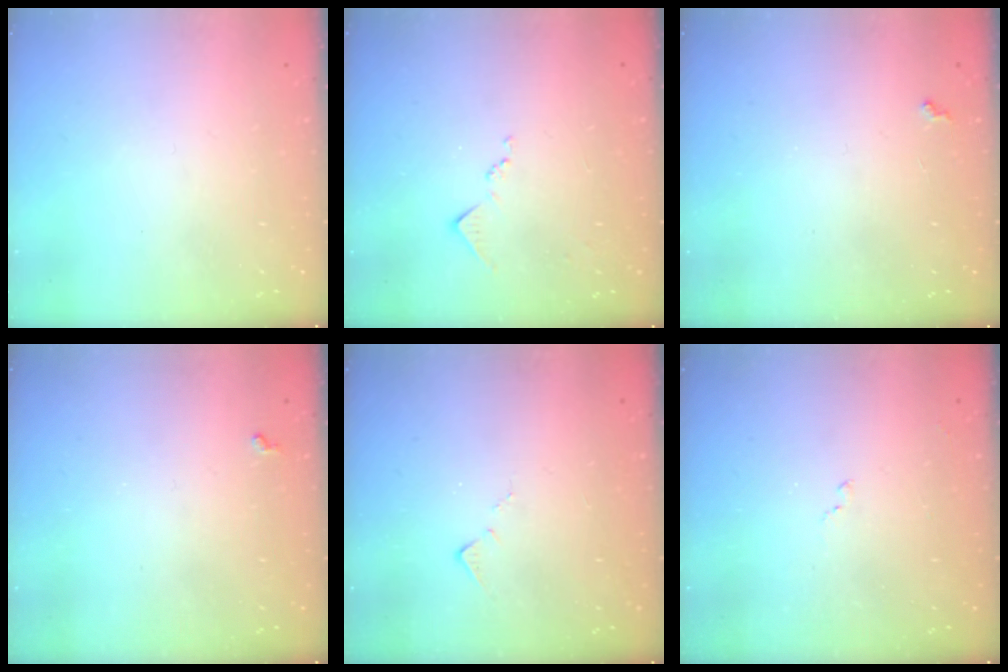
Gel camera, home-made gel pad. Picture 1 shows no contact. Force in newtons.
{"total": 7.5, "press": 7.4, "slide": 0.8}
{"total": 3.5, "press": 3.5, "slide": 0.5}
{"total": 2.8, "press": 2.8, "slide": 0.5}
{"total": 7.5, "press": 7.4, "slide": 0.3}
{"total": 7.1, "press": 7.1, "slide": 0.8}